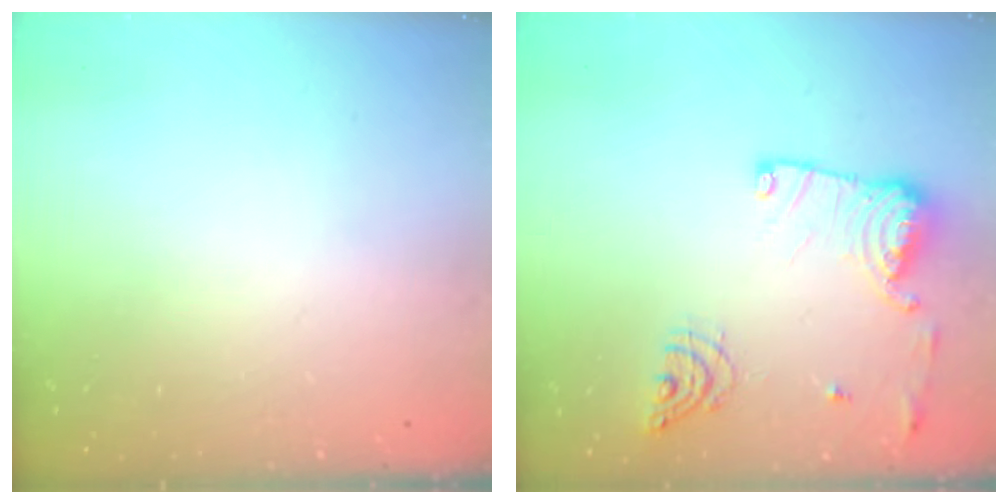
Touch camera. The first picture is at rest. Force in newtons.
{"total": 13.9, "press": 13.9, "slide": 0.8}